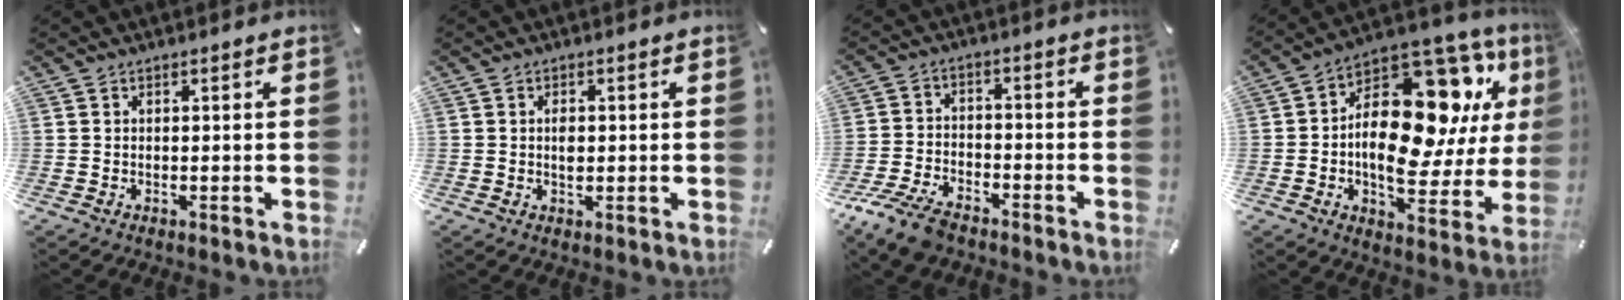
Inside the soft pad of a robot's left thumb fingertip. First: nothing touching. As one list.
[{"total": 2.1, "force": [0.1, 1.2, 1.7], "torque": [-0.028, -0.001, -0.001]}, {"total": 9.1, "force": [-6.9, 4.1, 4.3], "torque": [-0.092, 0.032, -0.131]}, {"total": 24.6, "force": [5.0, 14.3, 19.4], "torque": [-0.292, -0.047, 0.093]}]